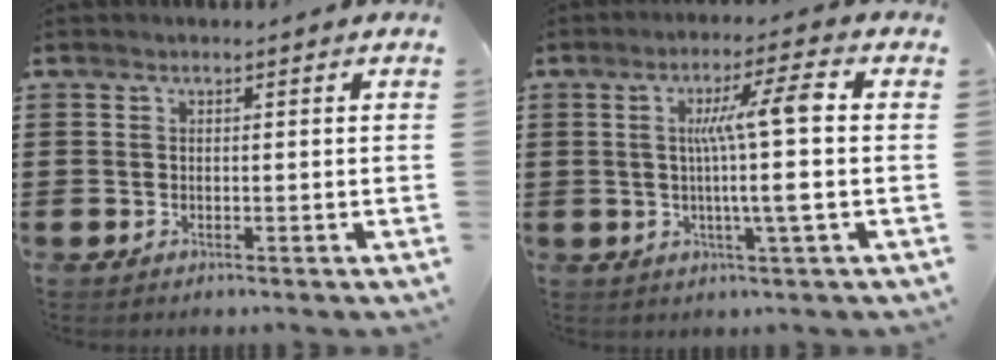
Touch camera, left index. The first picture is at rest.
{"total": 8.7, "force": [0.4, 0.0, 8.7], "torque": [-0.153, 0.000, -0.004]}